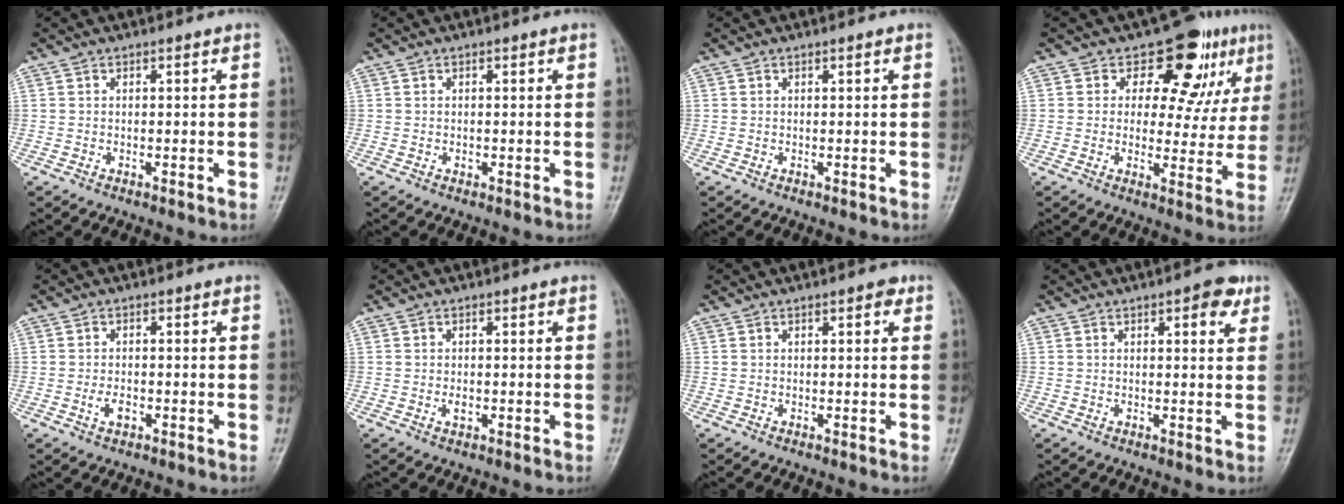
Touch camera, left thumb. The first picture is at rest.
{"total": 0.8, "force": [-0.1, 0.7, 0.4], "torque": [0.001, 0.001, -0.003]}
{"total": 0.6, "force": [0.3, 0.3, 0.4], "torque": [-0.002, 0.000, 0.004]}
{"total": 12.9, "force": [6.6, 8.0, 7.8], "torque": [-0.037, -0.022, 0.086]}
{"total": 2.8, "force": [-1.0, 1.8, 1.9], "torque": [-0.031, 0.003, -0.018]}
{"total": 1.8, "force": [-0.3, 1.3, 1.2], "torque": [-0.014, 0.000, -0.006]}
{"total": 2.0, "force": [0.9, 1.0, 1.5], "torque": [-0.008, 0.000, 0.010]}
{"total": 4.7, "force": [2.4, 1.9, 3.5], "torque": [-0.029, -0.006, 0.025]}